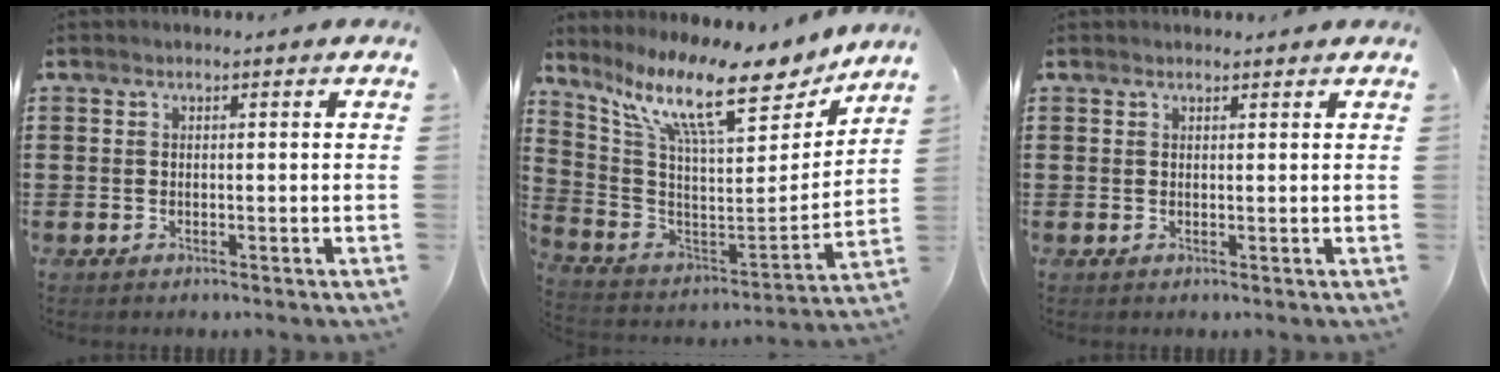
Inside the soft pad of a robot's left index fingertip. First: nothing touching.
{"total": 14.7, "force": [10.6, 2.6, 9.7], "torque": [-0.208, -0.069, 0.173]}
{"total": 0.7, "force": [0.7, 0.2, 0.1], "torque": [-0.003, 0.001, 0.014]}